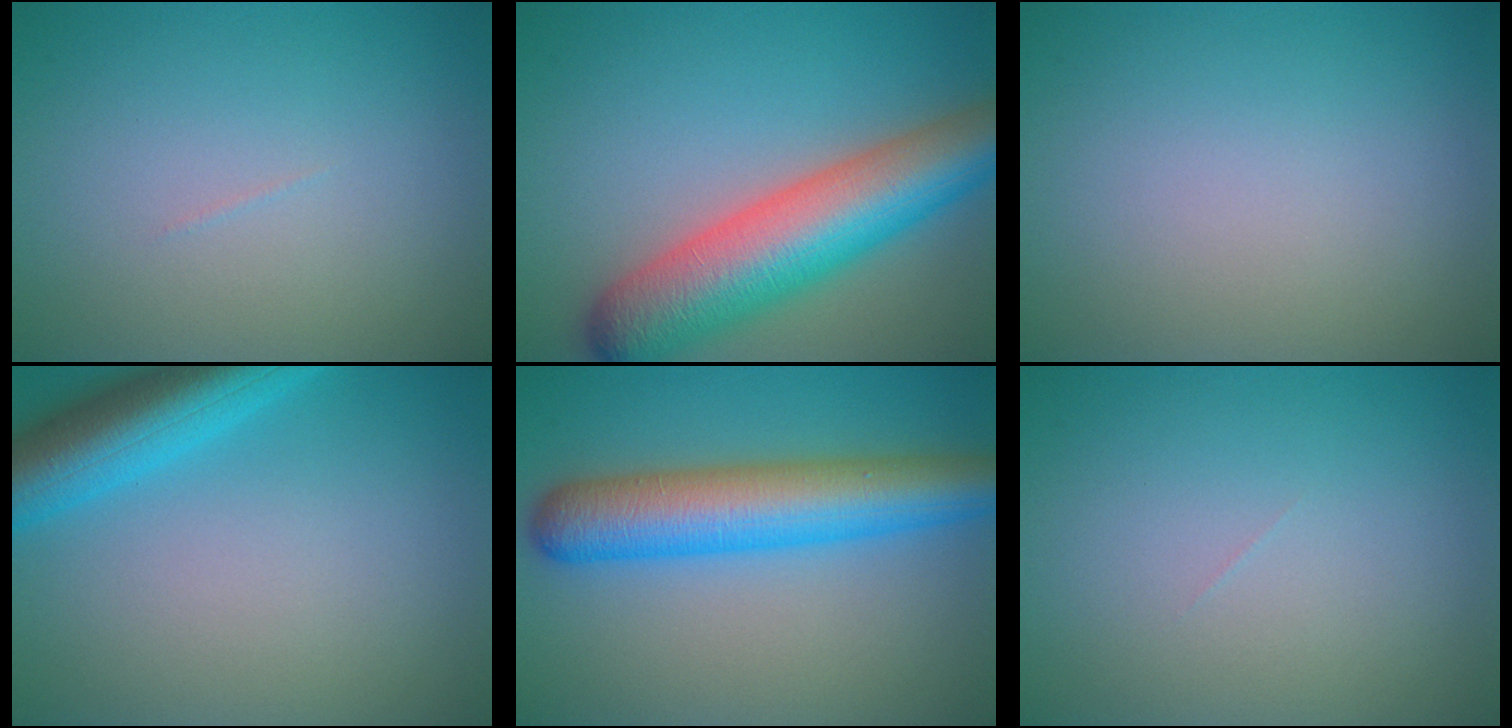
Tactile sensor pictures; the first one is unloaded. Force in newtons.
{"total": 10.4, "press": 10.4, "slide": 0.4}
{"total": 0.0}
{"total": 7.0, "press": 7.0, "slide": 0.4}
{"total": 8.4, "press": 8.4, "slide": 0.2}
{"total": 0.0}